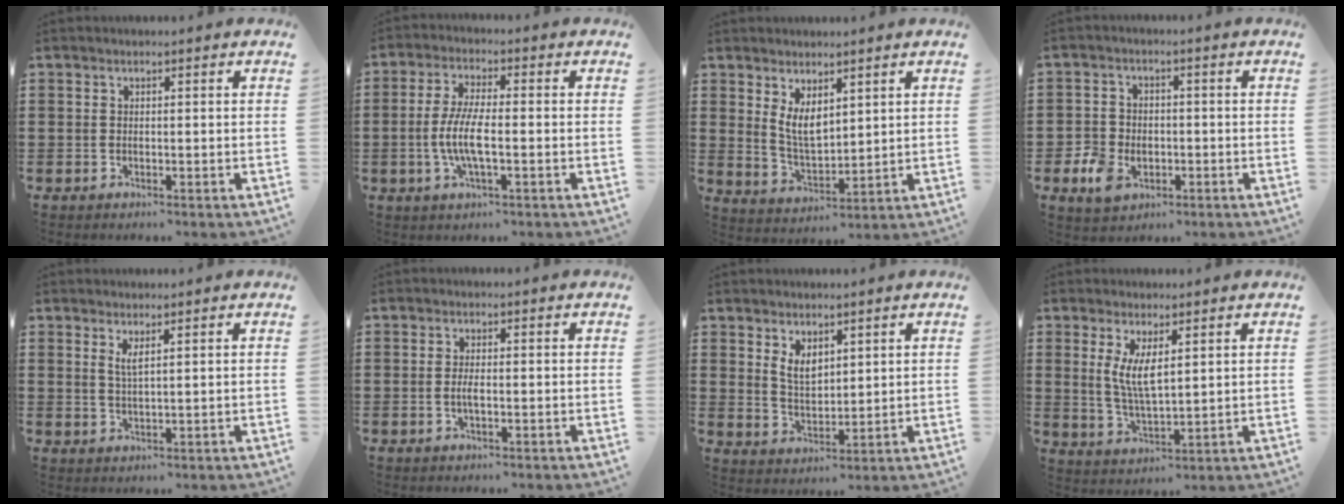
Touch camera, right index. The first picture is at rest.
{"total": 6.4, "force": [-1.5, 1.7, 5.9], "torque": [-0.137, -0.008, -0.038]}
{"total": 2.9, "force": [2.6, 1.0, 0.7], "torque": [-0.021, -0.003, 0.050]}
{"total": 4.7, "force": [-1.9, 3.8, 2.1], "torque": [-0.057, 0.004, -0.039]}
{"total": 2.1, "force": [1.2, 0.2, 1.7], "torque": [-0.037, 0.000, 0.020]}
{"total": 1.8, "force": [-0.4, 0.4, 1.7], "torque": [-0.039, -0.002, -0.009]}
{"total": 3.9, "force": [2.3, 2.2, 2.3], "torque": [-0.052, 0.005, 0.042]}
{"total": 5.5, "force": [1.7, 1.8, 4.9], "torque": [-0.100, 0.000, 0.031]}